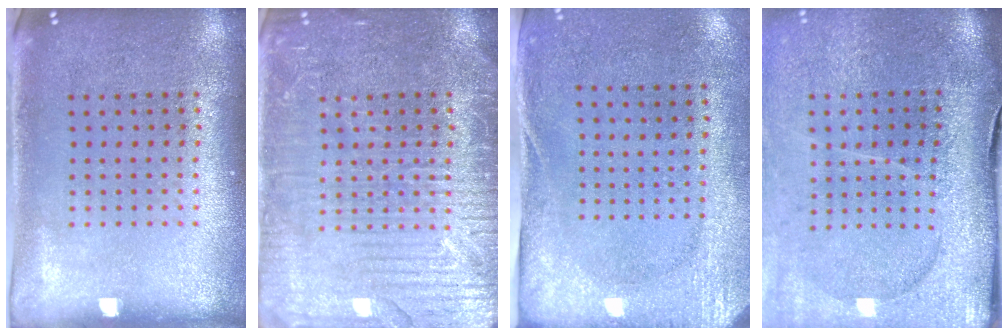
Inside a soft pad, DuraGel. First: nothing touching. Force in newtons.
{"total": 3.8, "press": 3.8, "slide": 0.4}
{"total": 2.8, "press": 2.2, "slide": 1.7}
{"total": 4.6, "press": 3.6, "slide": 2.8}